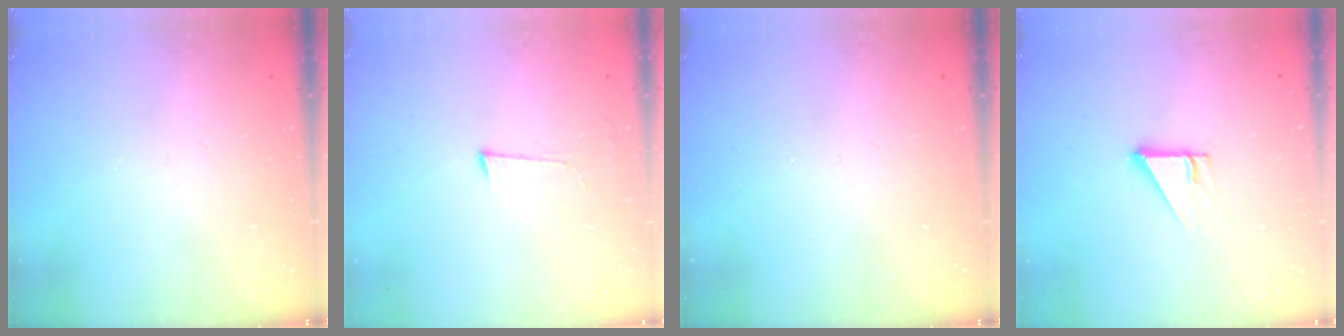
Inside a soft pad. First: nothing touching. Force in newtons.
{"total": 4.5, "press": 4.0, "slide": 2.0}
{"total": 0.0}
{"total": 2.9, "press": 2.9, "slide": 0.1}